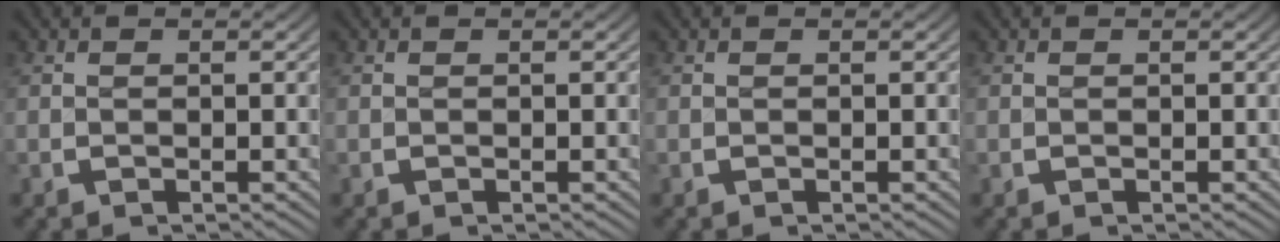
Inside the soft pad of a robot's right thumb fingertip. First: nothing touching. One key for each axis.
{"total": 0.0}
{"total": 0.0}
{"total": 0.0}